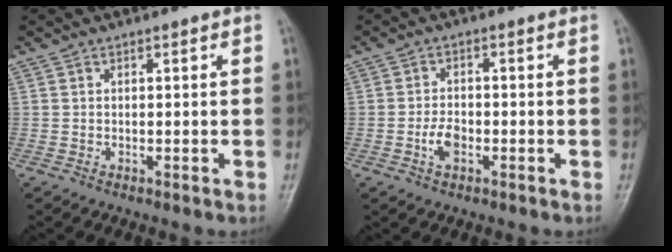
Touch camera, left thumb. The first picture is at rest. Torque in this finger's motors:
{"motor_torque": [0.32, 0.29, 0.76, -0.11, 0.01]}